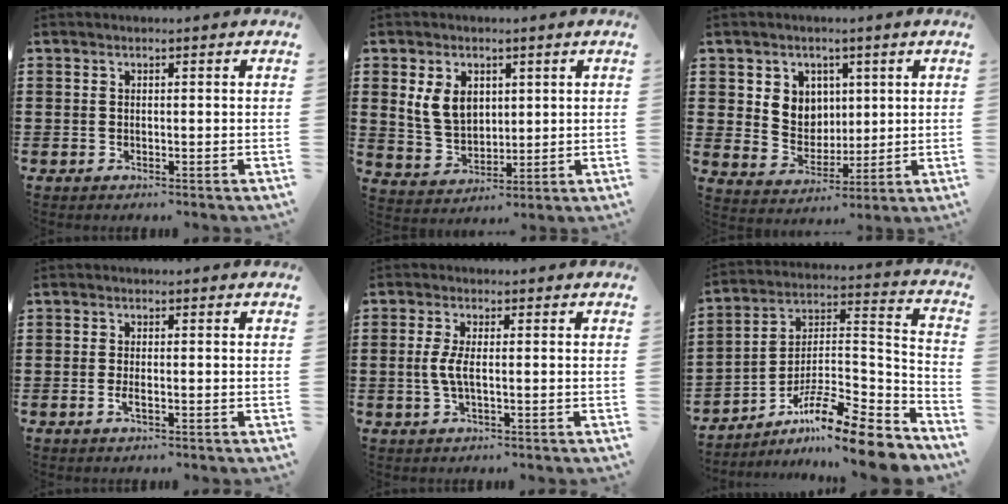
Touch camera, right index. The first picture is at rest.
{"total": 6.5, "force": [2.0, 4.7, 4.0], "torque": [-0.108, 0.010, 0.031]}
{"total": 5.7, "force": [2.4, 5.1, 0.9], "torque": [-0.032, 0.000, 0.040]}
{"total": 1.4, "force": [-0.5, 0.4, 1.2], "torque": [-0.029, -0.003, -0.011]}
{"total": 3.5, "force": [-0.3, 0.8, 3.4], "torque": [-0.090, -0.011, -0.016]}
{"total": 13.8, "force": [-10.3, 1.4, 9.1], "torque": [-0.145, 0.016, -0.191]}